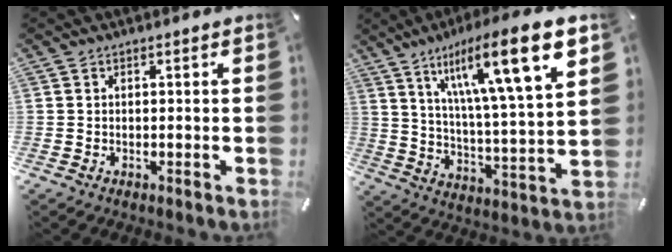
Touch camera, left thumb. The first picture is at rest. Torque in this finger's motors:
{"motor_torque": [2.57, 2.44, 1.46, -1.31, 0.52]}